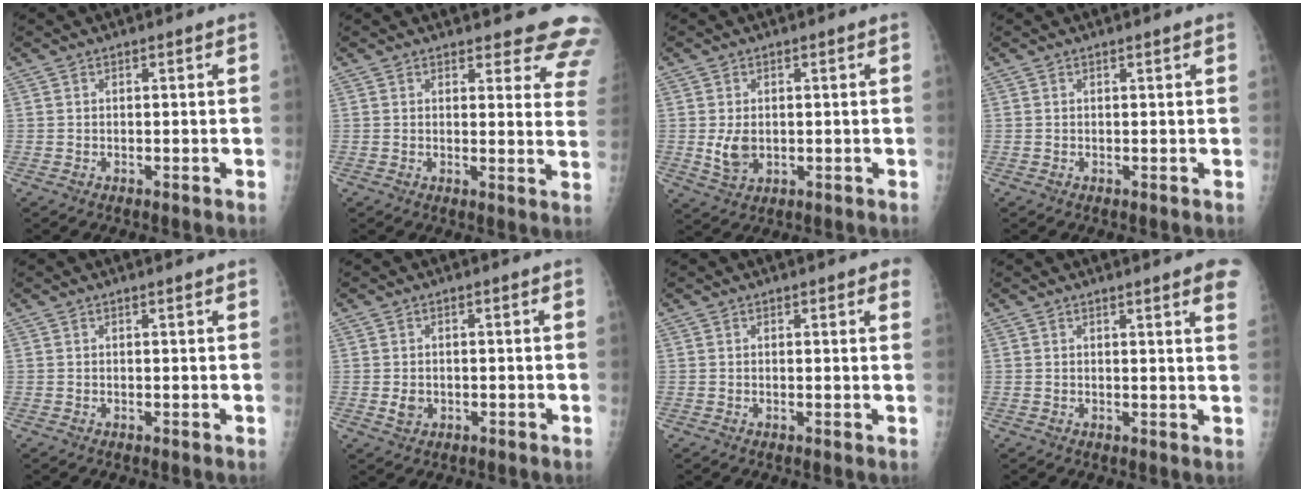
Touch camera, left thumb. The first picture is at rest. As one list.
[{"total": 12.7, "force": [11.7, 3.7, 3.2], "torque": [0.020, -0.086, 0.100]}, {"total": 4.4, "force": [0.0, 3.1, 3.1], "torque": [-0.048, -0.008, 0.008]}, {"total": 0.7, "force": [0.5, 0.0, 0.4], "torque": [-0.008, 0.001, 0.009]}, {"total": 1.0, "force": [0.8, 0.0, 0.6], "torque": [-0.006, 0.002, 0.011]}, {"total": 2.1, "force": [-0.3, 1.8, 1.1], "torque": [-0.013, 0.000, 0.000]}, {"total": 3.0, "force": [1.9, 1.0, 2.1], "torque": [-0.006, -0.001, 0.018]}, {"total": 6.2, "force": [4.1, 0.4, 4.5], "torque": [-0.045, -0.009, 0.035]}]